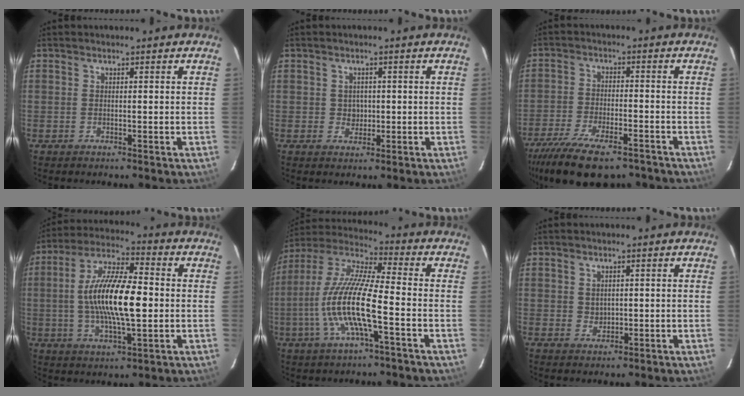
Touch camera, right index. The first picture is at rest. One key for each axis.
{"total": 2.4, "fx": 0.1, "fy": 2.3, "fz": 0.6, "tx": -0.007, "ty": 0.007, "tz": 0.005}
{"total": 16.9, "fx": -12.6, "fy": 6.0, "fz": 9.4, "tx": -0.201, "ty": -0.039, "tz": -0.206}
{"total": 15.8, "fx": -0.5, "fy": 4.8, "fz": 15.0, "tx": -0.285, "ty": 0.008, "tz": -0.013}
{"total": 15.3, "fx": -4.1, "fy": 2.5, "fz": 14.5, "tx": -0.291, "ty": -0.003, "tz": -0.086}
{"total": 2.0, "fx": 0.5, "fy": 1.8, "fz": 0.8, "tx": -0.009, "ty": 0.003, "tz": 0.014}